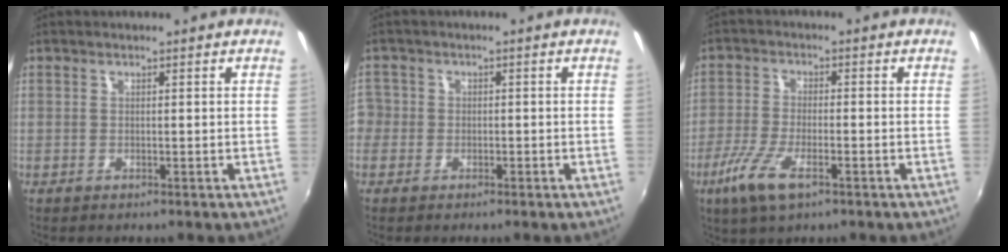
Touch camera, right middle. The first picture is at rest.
{"total": 5.1, "force": [-2.1, 4.5, 1.1], "torque": [-0.035, 0.013, -0.043]}
{"total": 8.2, "force": [-4.4, 2.4, 6.4], "torque": [-0.149, -0.017, -0.087]}